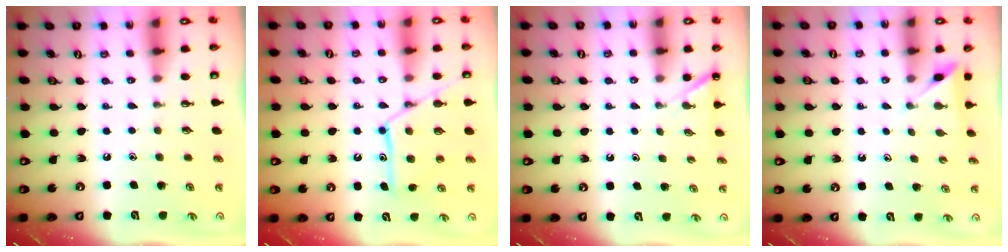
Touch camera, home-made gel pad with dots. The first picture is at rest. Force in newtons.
{"total": 14.2, "press": 14.2, "slide": 1.2}
{"total": 2.3, "press": 2.3, "slide": 0.2}
{"total": 2.1, "press": 2.1, "slide": 0.2}